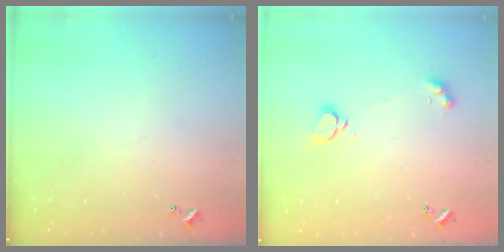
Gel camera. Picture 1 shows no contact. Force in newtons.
{"total": 2.3, "press": 2.2, "slide": 0.3}